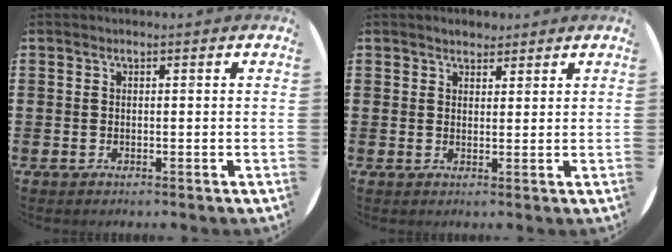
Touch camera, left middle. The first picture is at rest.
{"total": 1.9, "force": [1.7, 0.7, 0.1], "torque": [0.003, 0.002, 0.032]}